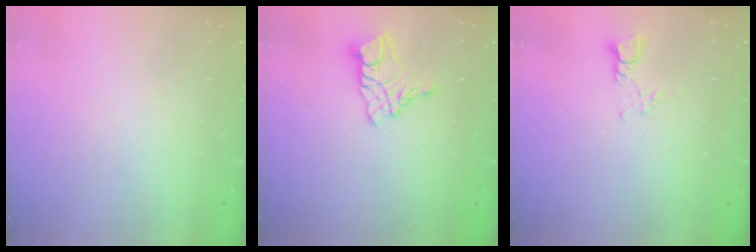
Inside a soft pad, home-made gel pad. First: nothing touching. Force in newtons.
{"total": 9.2, "press": 9.2, "slide": 0.5}
{"total": 3.4, "press": 3.4, "slide": 0.2}